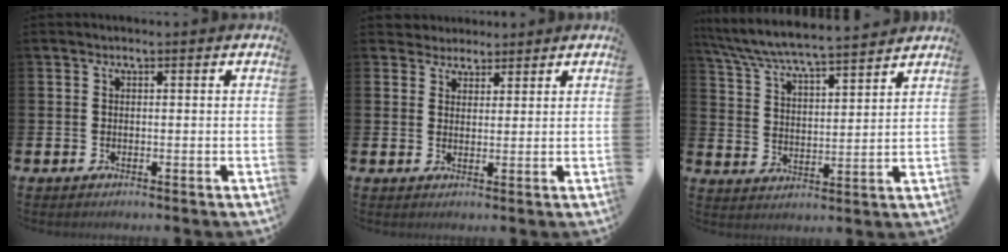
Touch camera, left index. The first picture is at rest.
{"total": 3.2, "force": [2.9, 1.5, -0.4], "torque": [0.004, -0.011, 0.051]}
{"total": 6.9, "force": [6.6, 0.1, 1.8], "torque": [-0.066, -0.047, 0.116]}